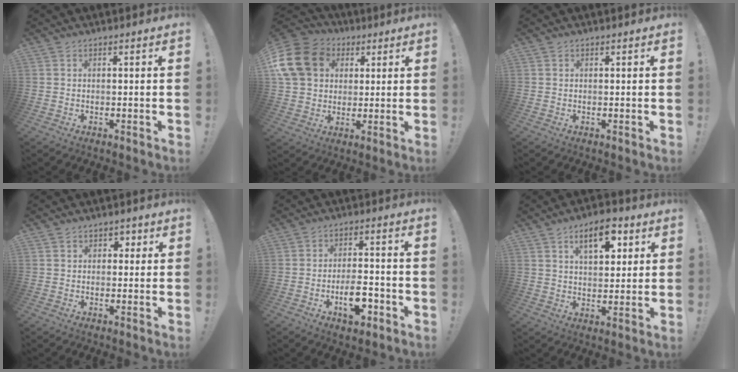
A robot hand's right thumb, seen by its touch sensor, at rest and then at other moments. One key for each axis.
{"total": 17.4, "fx": 5.3, "fy": 14.1, "fz": 8.6, "tx": -0.154, "ty": -0.009, "tz": 0.109}
{"total": 0.0}
{"total": 2.9, "fx": 0.5, "fy": 2.6, "fz": 1.0, "tx": -0.007, "ty": 0.004, "tz": 0.006}
{"total": 9.5, "fx": -4.2, "fy": 4.7, "fz": 7.1, "tx": -0.114, "ty": 0.019, "tz": -0.072}
{"total": 10.6, "fx": 5.1, "fy": 5.2, "fz": 7.7, "tx": -0.112, "ty": -0.008, "tz": 0.087}